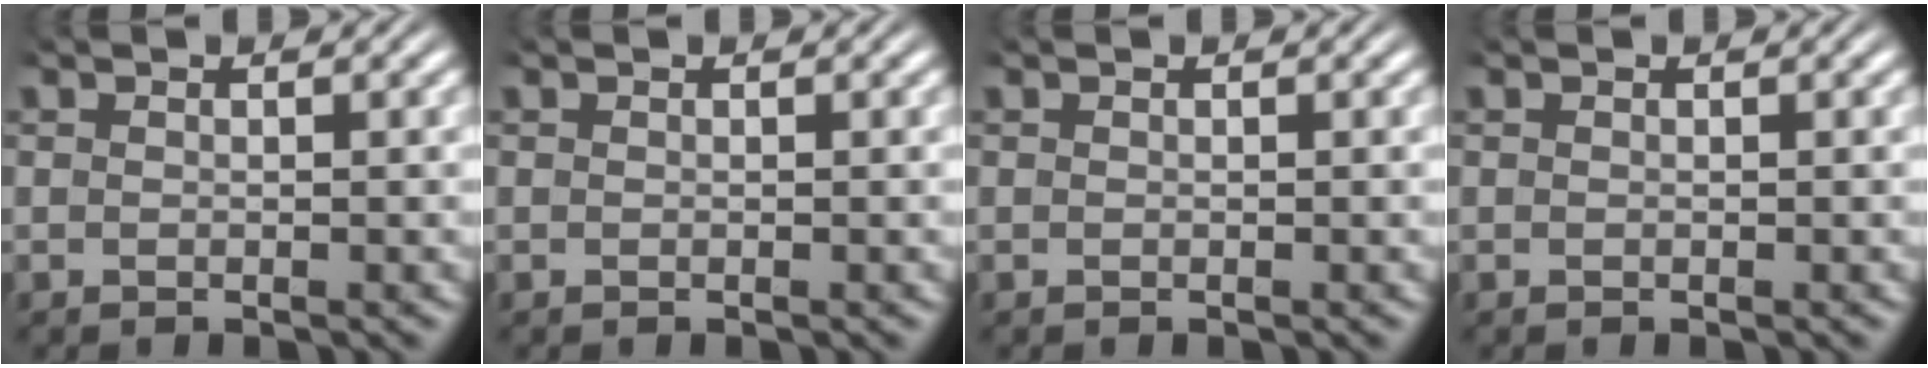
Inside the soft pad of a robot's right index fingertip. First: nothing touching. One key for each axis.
{"total": 0.0}
{"total": 0.0}
{"total": 0.0}